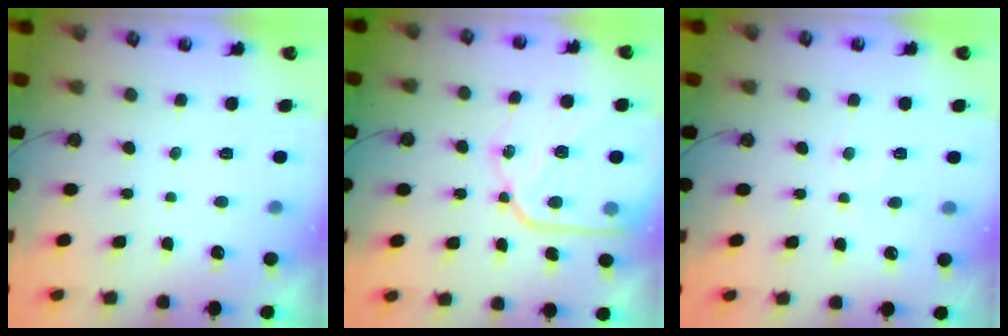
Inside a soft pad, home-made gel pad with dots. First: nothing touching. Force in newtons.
{"total": 16.3, "press": 16.3, "slide": 1.5}
{"total": 3.7, "press": 3.6, "slide": 0.7}